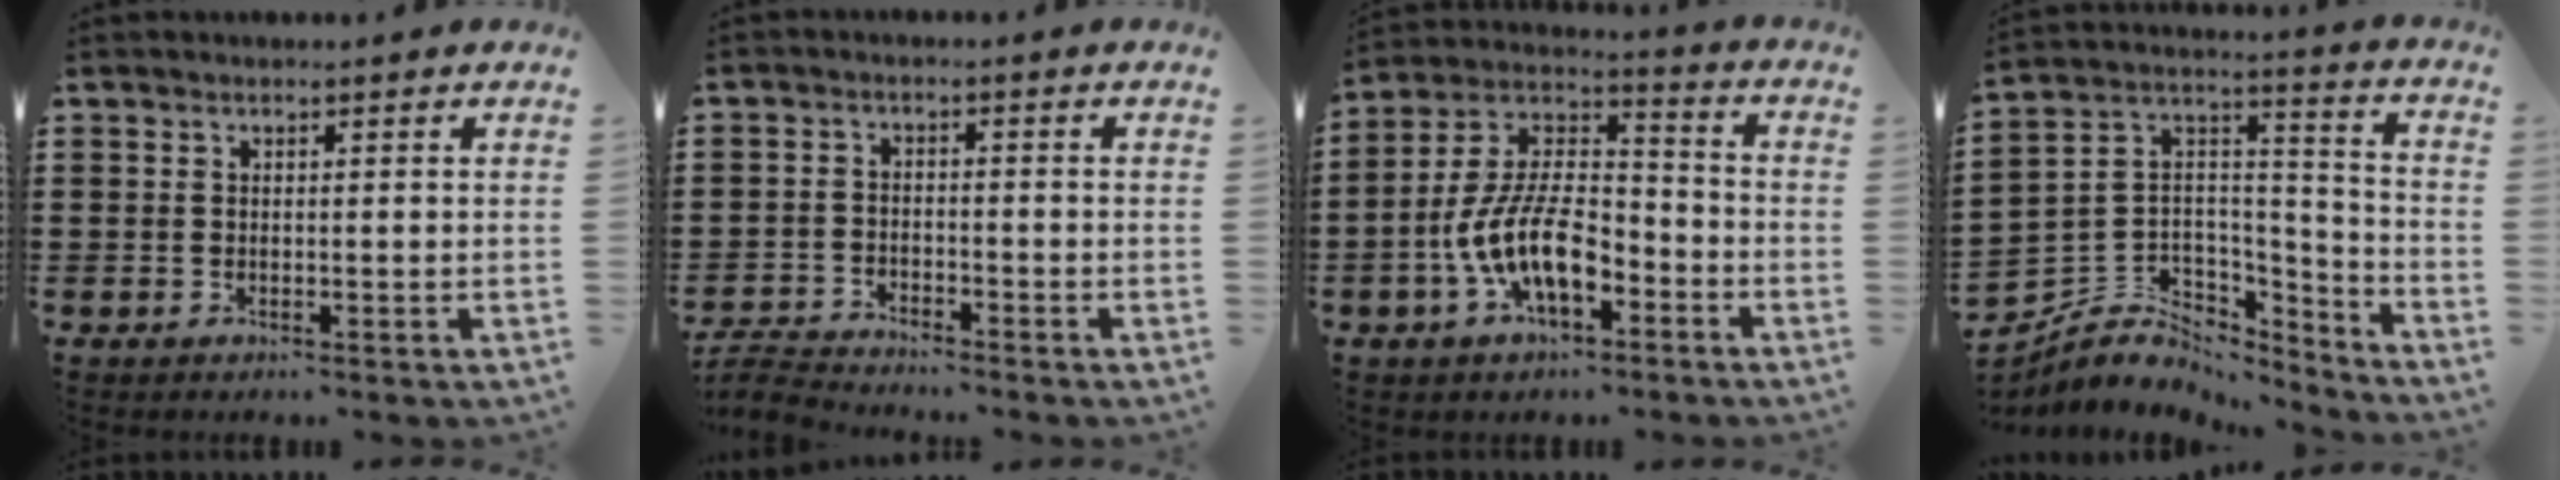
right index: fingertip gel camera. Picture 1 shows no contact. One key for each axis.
{"total": 3.6, "fx": -3.6, "fy": 0.2, "fz": 0.1, "tx": -0.012, "ty": -0.002, "tz": -0.078}
{"total": 11.6, "fx": -4.9, "fy": 5.3, "fz": 9.0, "tx": -0.201, "ty": 0.001, "tz": -0.095}
{"total": 5.3, "fx": -3.6, "fy": 3.8, "fz": 0.9, "tx": -0.038, "ty": -0.009, "tz": -0.071}